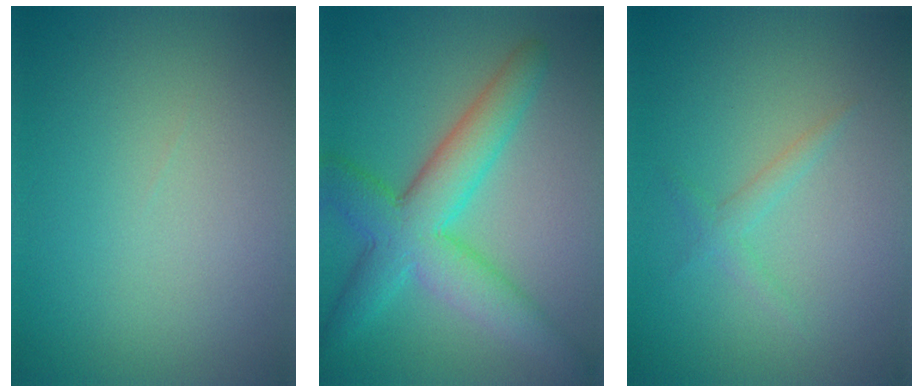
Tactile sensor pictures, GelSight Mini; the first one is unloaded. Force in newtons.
{"total": 7.0, "press": 7.0, "slide": 0.1}
{"total": 1.3, "press": 1.2, "slide": 0.1}